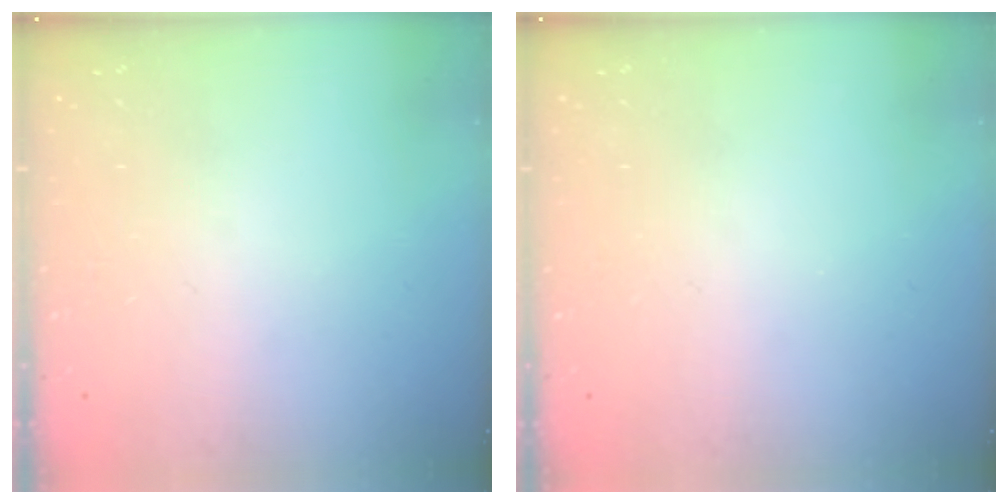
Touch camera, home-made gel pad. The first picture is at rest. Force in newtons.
{"total": 0.0}